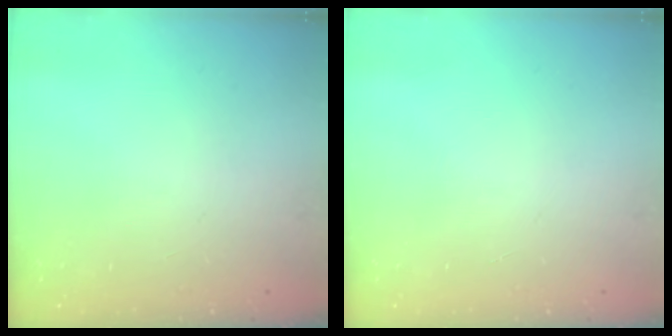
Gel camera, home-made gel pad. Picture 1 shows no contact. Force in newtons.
{"total": 0.0}